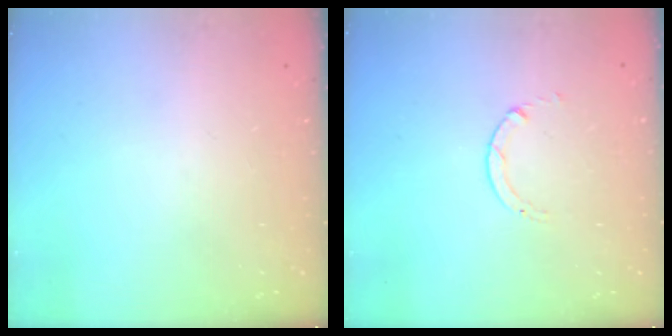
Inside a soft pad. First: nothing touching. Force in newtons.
{"total": 0.7, "press": 0.7, "slide": 0.1}